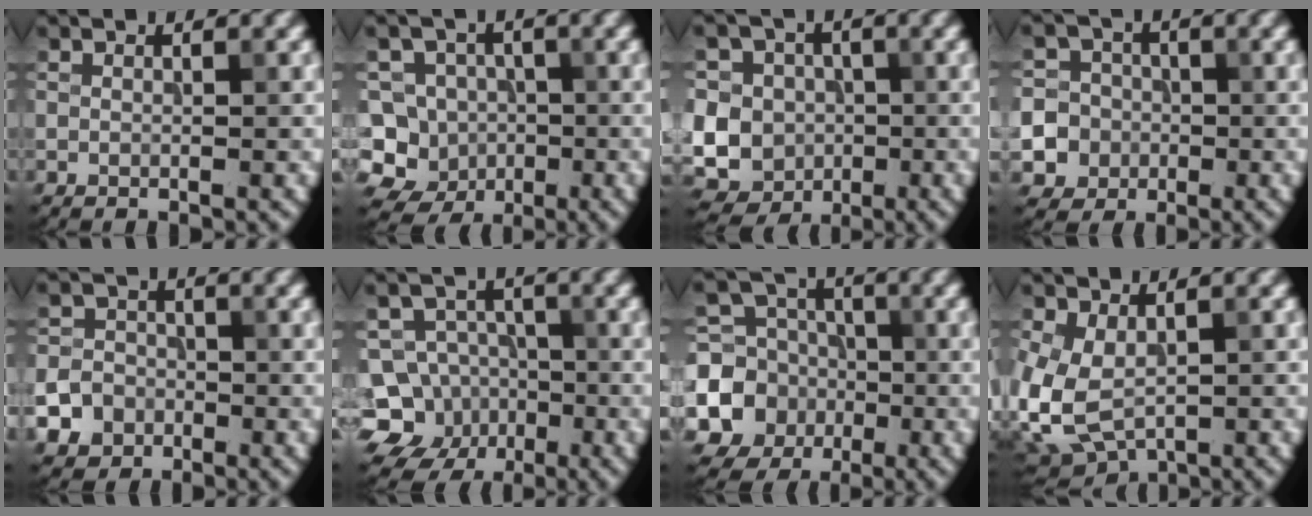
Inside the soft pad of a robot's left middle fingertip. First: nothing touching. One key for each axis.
{"total": 10.3, "fx": -3.4, "fy": 9.3, "fz": 2.8, "tx": -0.050, "ty": 0.022, "tz": -0.084}
{"total": 13.2, "fx": -1.0, "fy": 12.5, "fz": 4.1, "tx": -0.114, "ty": 0.017, "tz": -0.043}
{"total": 9.6, "fx": -3.0, "fy": 8.9, "fz": 2.1, "tx": -0.054, "ty": -0.007, "tz": -0.078}
{"total": 6.1, "fx": -3.3, "fy": 4.9, "fz": 1.4, "tx": -0.017, "ty": -0.015, "tz": -0.070}
{"total": 10.0, "fx": -4.3, "fy": 8.8, "fz": 2.2, "tx": -0.029, "ty": -0.004, "tz": -0.091}
{"total": 9.0, "fx": -2.2, "fy": 8.3, "fz": 3.0, "tx": -0.063, "ty": -0.010, "tz": -0.067}
{"total": 6.2, "fx": -0.8, "fy": 4.1, "fz": 4.6, "tx": -0.112, "ty": -0.017, "tz": -0.005}